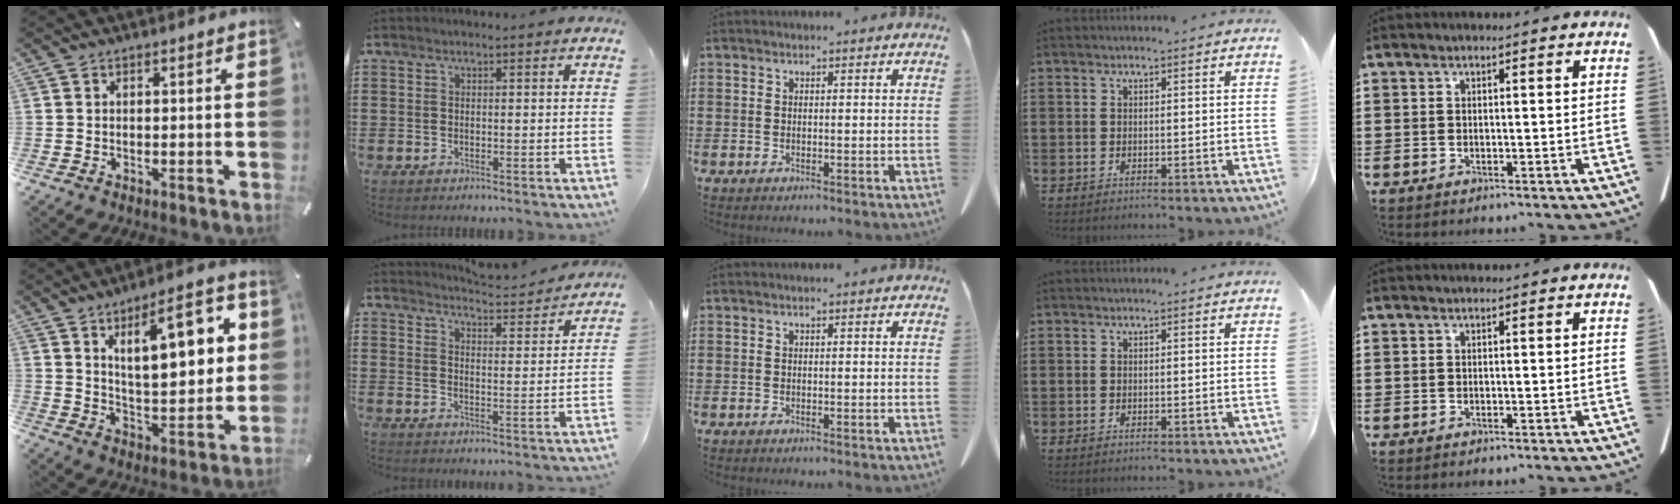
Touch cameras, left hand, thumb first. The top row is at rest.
{"thumb": {"total": 17.1, "force": [7.3, 7.6, 13.5], "torque": [-0.187, -0.020, 0.112]}, "index": {"total": 4.0, "force": [4.0, -0.4, 0.3], "torque": [-0.018, -0.034, 0.066]}}